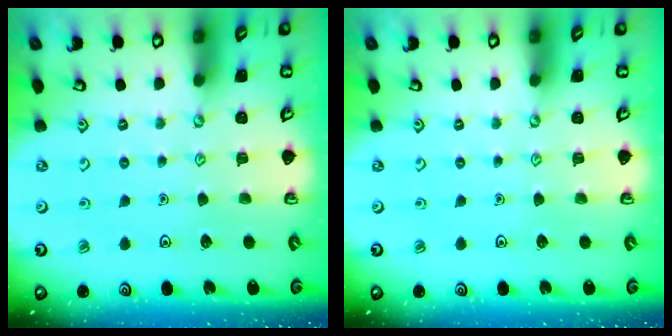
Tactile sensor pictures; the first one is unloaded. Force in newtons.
{"total": 0.0}